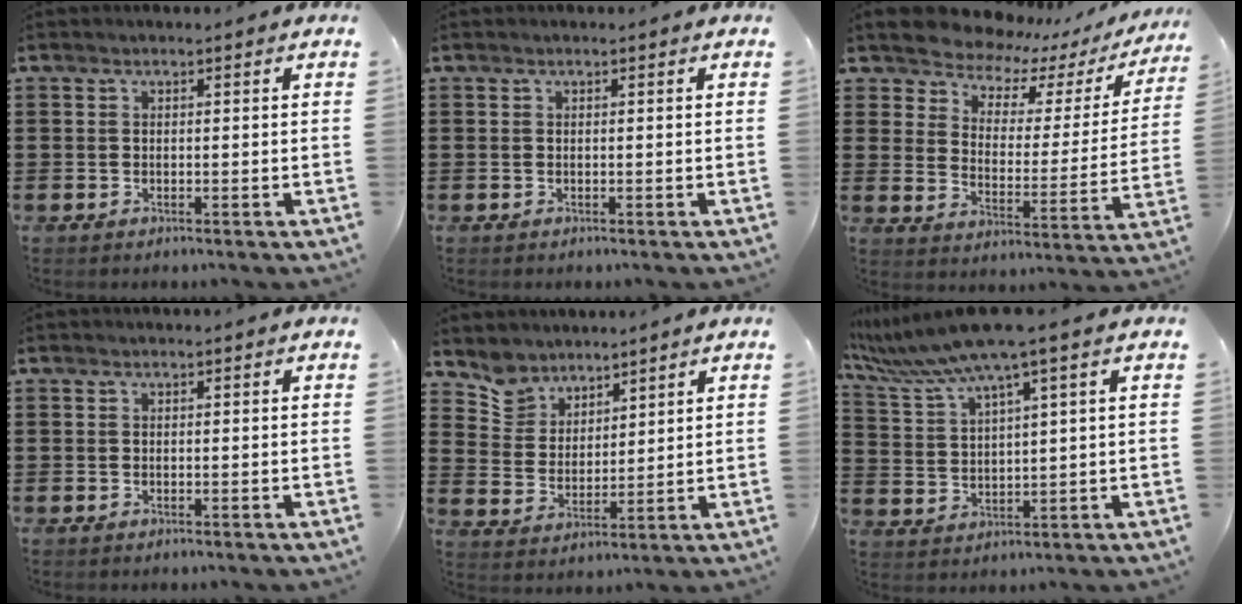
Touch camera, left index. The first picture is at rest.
{"total": 0.0}
{"total": 5.8, "force": [5.6, 1.4, 0.5], "torque": [-0.047, -0.046, 0.093]}
{"total": 0.0}
{"total": 5.6, "force": [4.8, 2.8, -0.1], "torque": [-0.029, -0.017, 0.093]}
{"total": 7.7, "force": [5.7, -0.3, 5.2], "torque": [-0.125, -0.028, 0.096]}